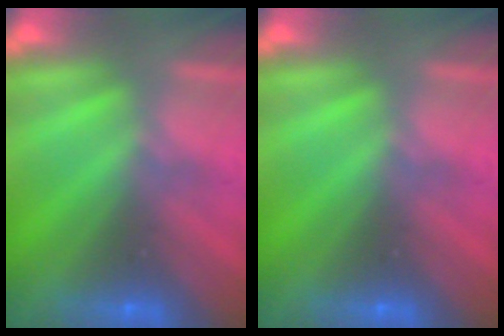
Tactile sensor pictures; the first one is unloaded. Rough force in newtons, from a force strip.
{"total": 0.0}